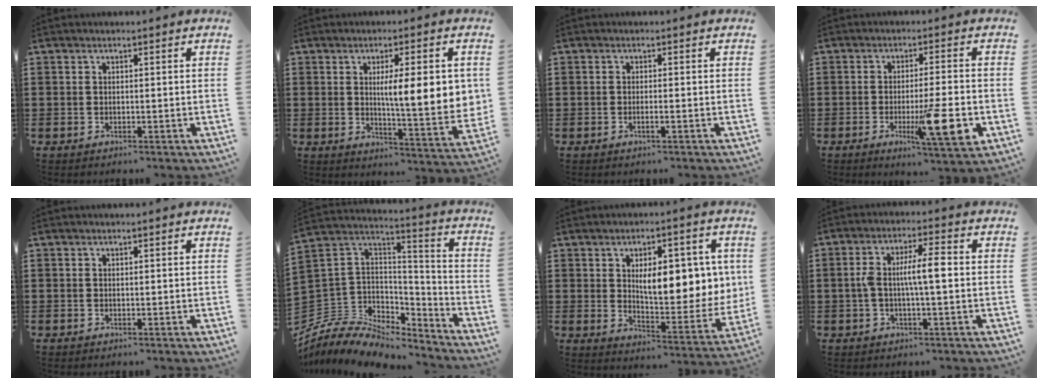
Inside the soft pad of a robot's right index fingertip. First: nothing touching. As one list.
[{"total": 10.3, "force": [1.8, 1.9, 9.9], "torque": [-0.152, -0.011, 0.023]}, {"total": 1.1, "force": [-0.5, 0.0, 1.0], "torque": [-0.016, -0.005, -0.009]}, {"total": 10.2, "force": [-3.1, 1.3, 9.6], "torque": [-0.159, -0.014, -0.051]}, {"total": 0.0}, {"total": 7.2, "force": [-5.5, 4.3, 1.9], "torque": [-0.061, -0.006, -0.107]}, {"total": 10.3, "force": [2.7, 4.6, 8.8], "torque": [-0.128, -0.008, 0.039]}, {"total": 6.3, "force": [-0.1, 1.4, 6.2], "torque": [-0.121, 0.002, -0.008]}]